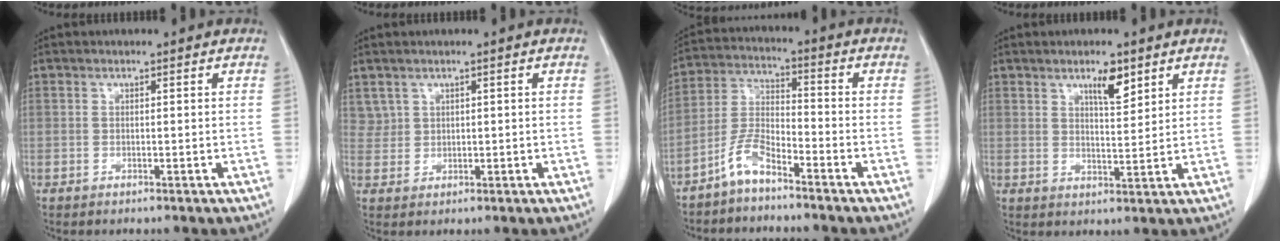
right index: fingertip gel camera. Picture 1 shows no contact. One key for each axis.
{"total": 2.1, "fx": 1.3, "fy": 1.6, "fz": -0.1, "tx": 0.014, "ty": 0.007, "tz": 0.022}
{"total": 6.1, "fx": -4.7, "fy": 1.5, "fz": 3.6, "tx": -0.089, "ty": -0.002, "tz": -0.100}
{"total": 4.6, "fx": 3.0, "fy": 1.2, "fz": 3.4, "tx": -0.059, "ty": -0.002, "tz": 0.050}